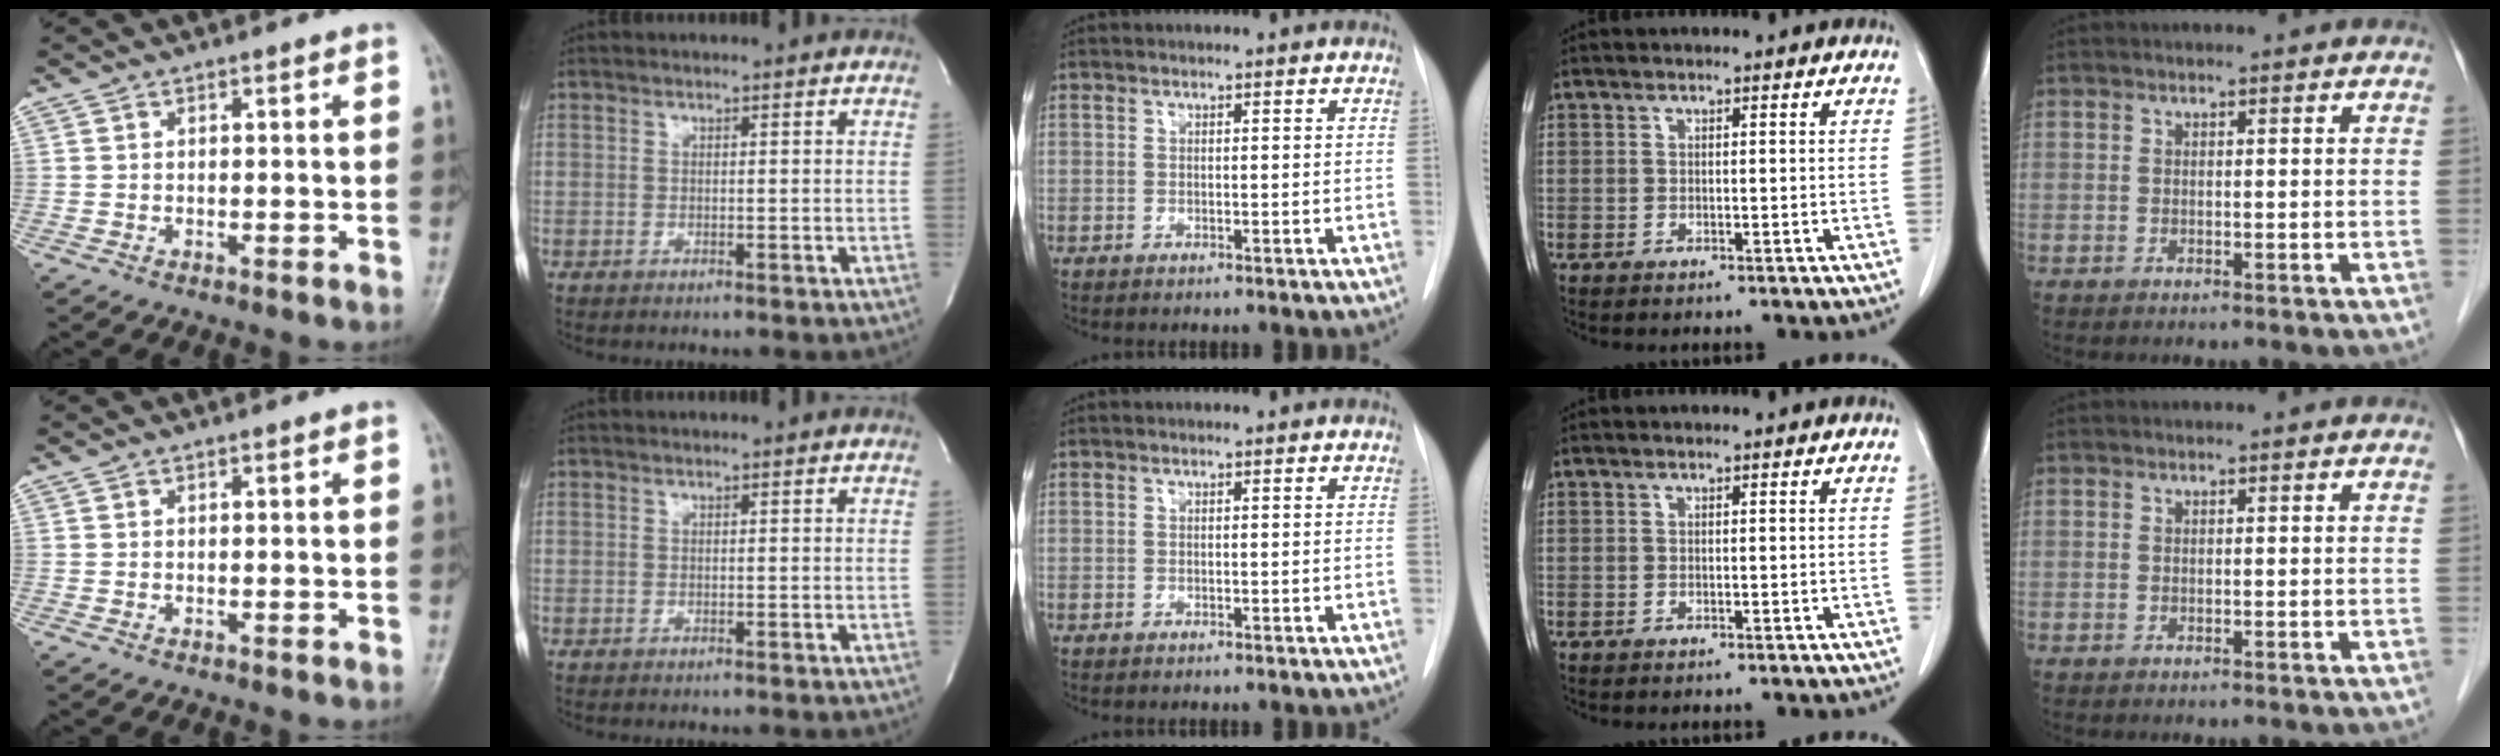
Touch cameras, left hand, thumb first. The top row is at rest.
{}